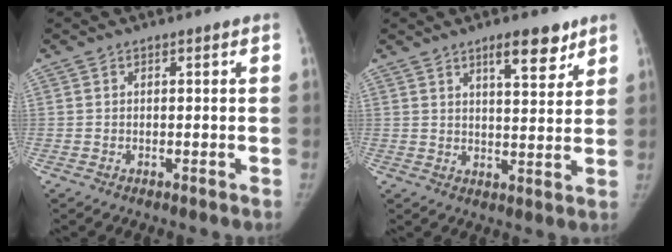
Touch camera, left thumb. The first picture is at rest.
{"total": 7.5, "force": [5.0, 2.5, 5.1], "torque": [-0.054, -0.031, 0.074]}